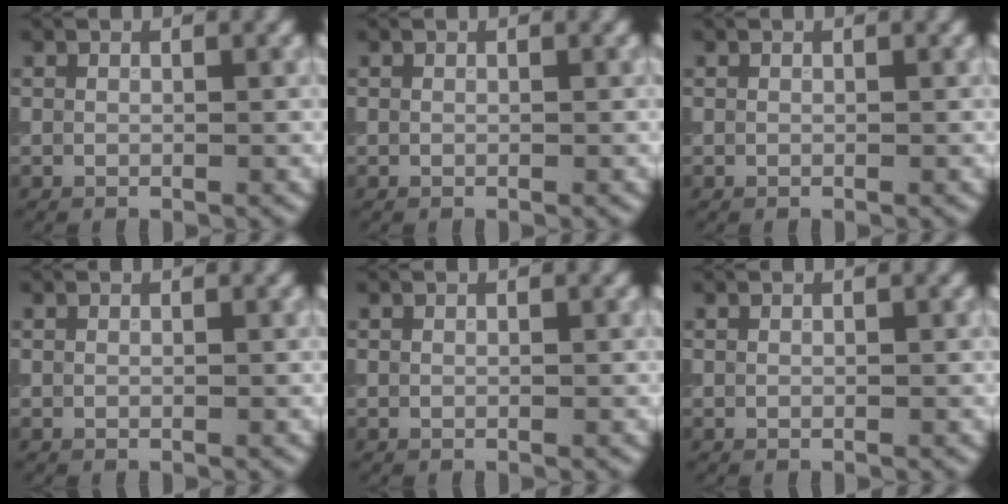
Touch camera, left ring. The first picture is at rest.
{"total": 0.0}
{"total": 0.0}
{"total": 0.0}
{"total": 0.0}
{"total": 0.0}